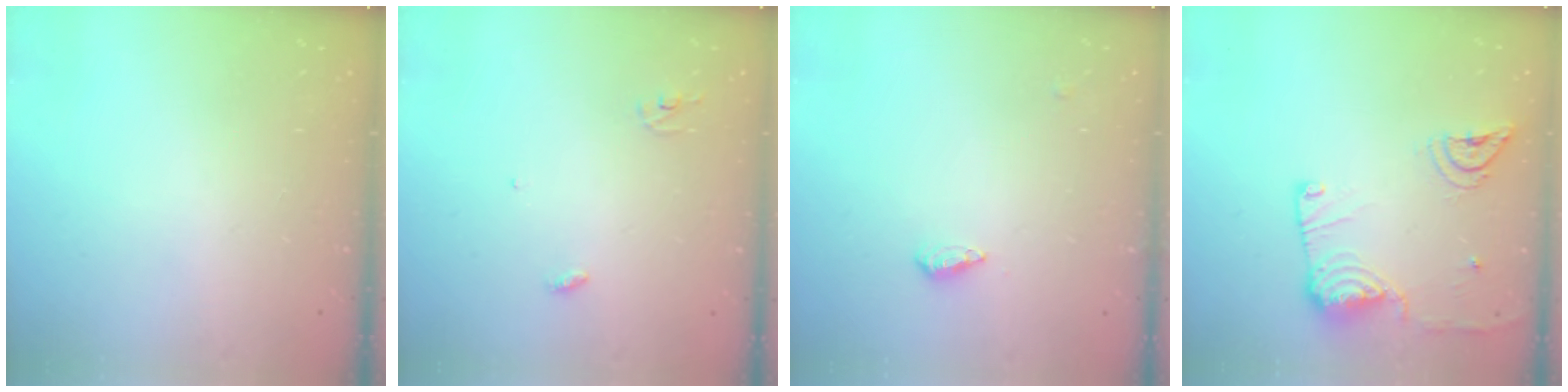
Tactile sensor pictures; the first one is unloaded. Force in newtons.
{"total": 2.9, "press": 2.9, "slide": 0.2}
{"total": 3.5, "press": 3.5, "slide": 0.4}
{"total": 13.5, "press": 13.4, "slide": 1.7}